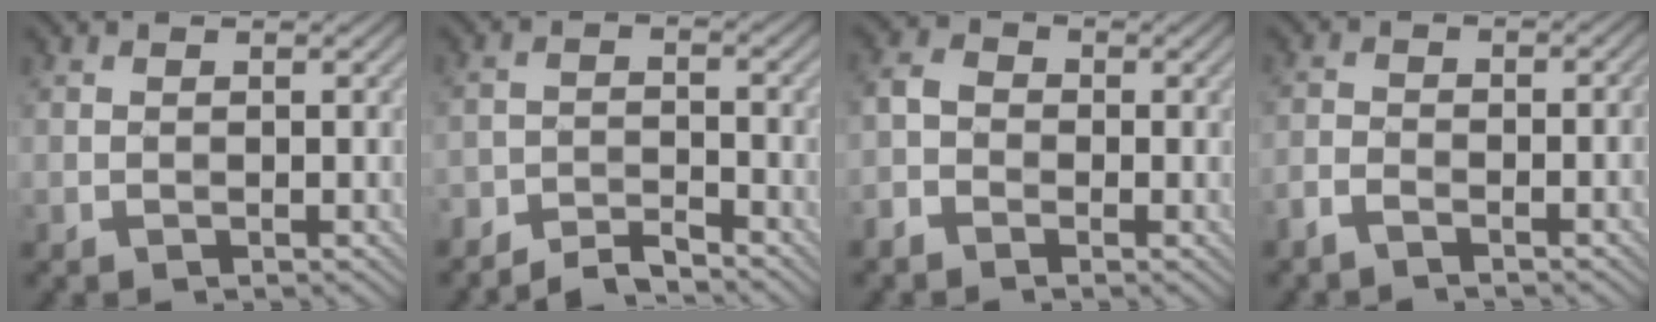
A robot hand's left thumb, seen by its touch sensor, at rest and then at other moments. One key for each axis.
{"total": 4.3, "fx": -4.0, "fy": 0.7, "fz": 1.3, "tx": -0.019, "ty": 0.004, "tz": -0.079}
{"total": 3.2, "fx": -1.8, "fy": 2.2, "fz": 1.4, "tx": -0.039, "ty": 0.002, "tz": -0.049}
{"total": 4.1, "fx": -2.7, "fy": 1.0, "fz": 3.0, "tx": -0.059, "ty": -0.003, "tz": -0.057}